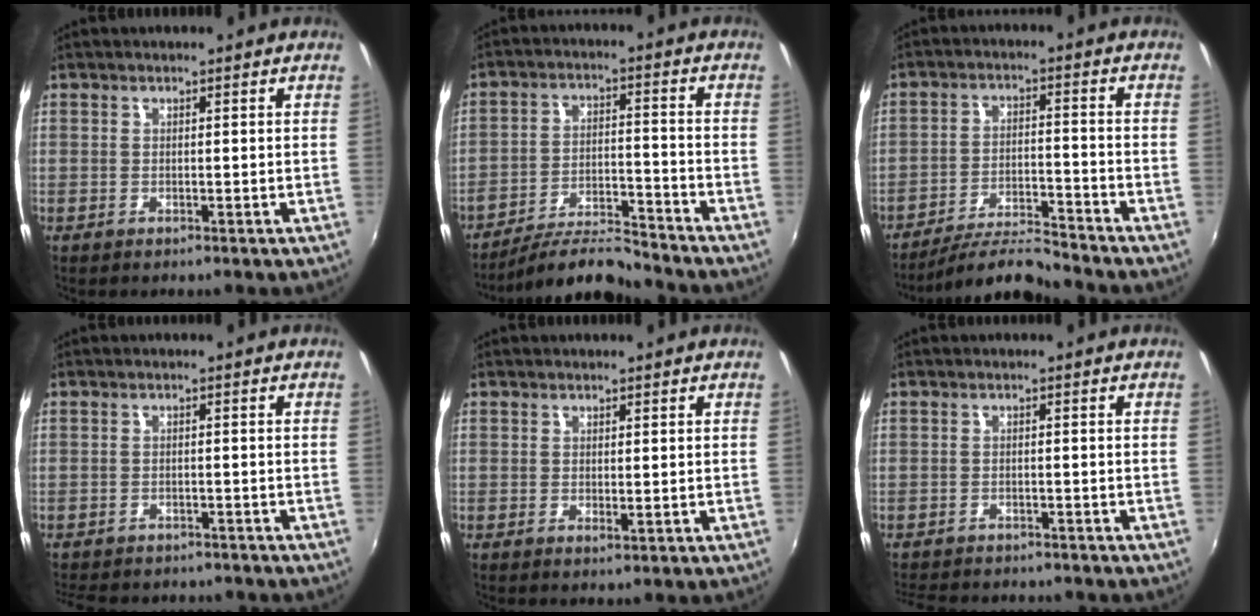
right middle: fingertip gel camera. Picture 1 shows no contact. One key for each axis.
{"total": 9.6, "fx": -9.2, "fy": 0.5, "fz": 2.6, "tx": -0.060, "ty": 0.003, "tz": -0.161}
{"total": 8.5, "fx": -8.2, "fy": -0.3, "fz": 2.2, "tx": -0.058, "ty": 0.002, "tz": -0.150}
{"total": 9.8, "fx": -8.5, "fy": 3.2, "fz": 3.6, "tx": -0.086, "ty": -0.016, "tz": -0.121}
{"total": 0.6, "fx": 0.2, "fy": -0.1, "fz": 0.6, "tx": -0.011, "ty": 0.000, "tz": 0.004}
{"total": 8.7, "fx": -7.9, "fy": 2.2, "fz": 3.0, "tx": -0.077, "ty": -0.015, "tz": -0.118}